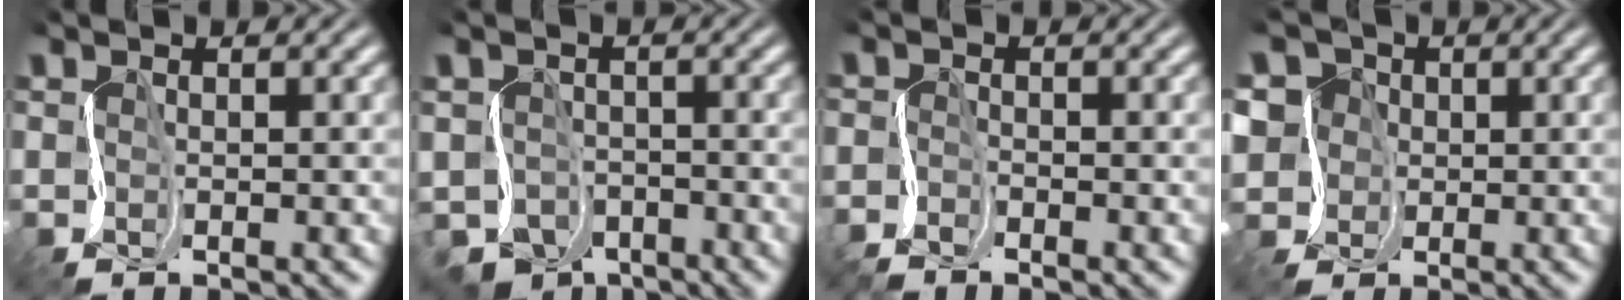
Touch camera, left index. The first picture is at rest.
{"total": 4.2, "force": [-3.1, 2.4, 1.4], "torque": [-0.023, -0.008, -0.066]}
{"total": 2.2, "force": [-2.2, 0.1, 0.2], "torque": [-0.012, -0.002, -0.053]}
{"total": 4.0, "force": [0.7, 3.9, 0.6], "torque": [-0.019, 0.022, -0.010]}